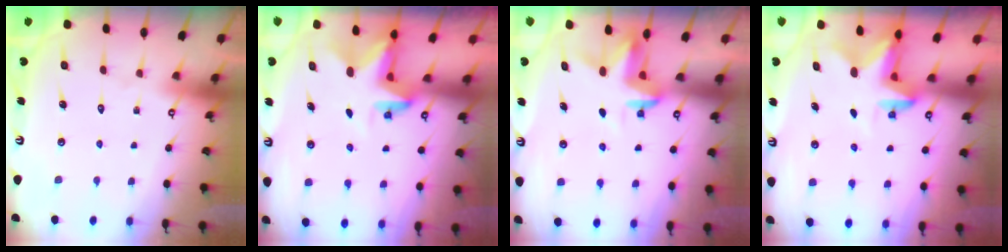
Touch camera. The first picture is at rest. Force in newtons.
{"total": 3.0, "press": 3.0, "slide": 0.3}
{"total": 3.4, "press": 3.4, "slide": 0.2}
{"total": 2.7, "press": 2.6, "slide": 0.5}